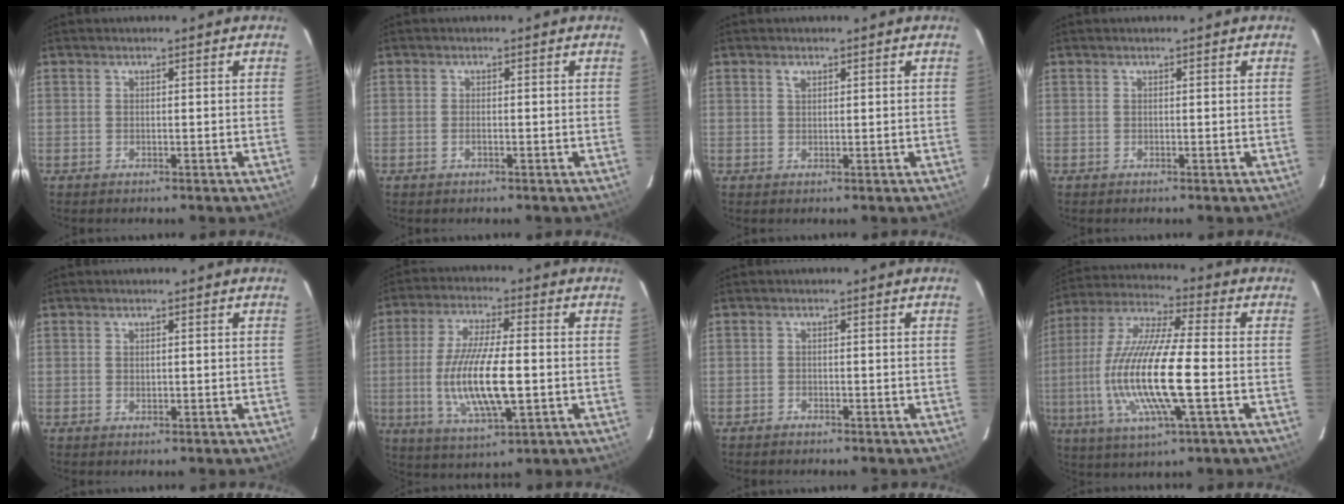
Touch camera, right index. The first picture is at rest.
{"total": 1.2, "force": [-0.5, 0.5, 0.9], "torque": [-0.020, 0.001, -0.009]}
{"total": 1.2, "force": [0.7, 0.7, 0.6], "torque": [-0.013, 0.003, 0.013]}
{"total": 0.0}
{"total": 0.7, "force": [0.2, 0.5, 0.5], "torque": [-0.006, 0.001, 0.004]}
{"total": 14.8, "force": [-2.1, 3.9, 14.1], "torque": [-0.278, -0.013, -0.036]}
{"total": 1.2, "force": [-1.1, 0.4, -0.1], "torque": [-0.007, 0.003, -0.020]}
{"total": 18.1, "force": [-3.3, 3.0, 17.5], "torque": [-0.350, -0.013, -0.066]}